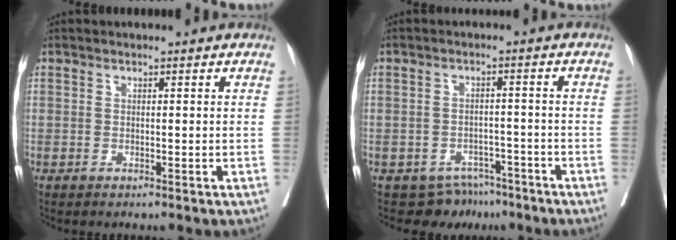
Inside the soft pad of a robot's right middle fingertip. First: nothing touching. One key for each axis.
{"total": 5.8, "fx": -4.8, "fy": 3.3, "fz": -0.1, "tx": 0.018, "ty": 0.021, "tz": -0.067}